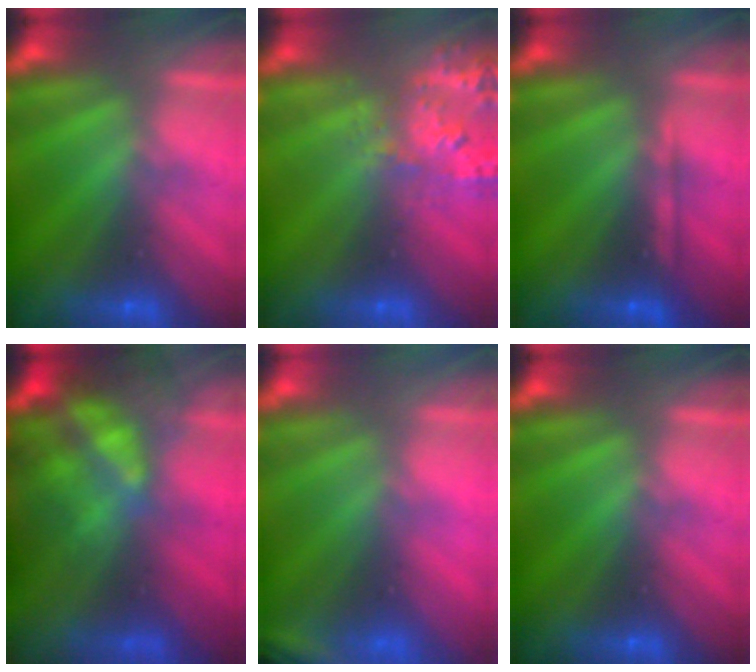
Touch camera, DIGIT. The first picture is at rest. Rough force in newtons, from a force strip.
{"total": 2.8}
{"total": 2.1}
{"total": 13.2}
{"total": 2.4}
{"total": 0.0}